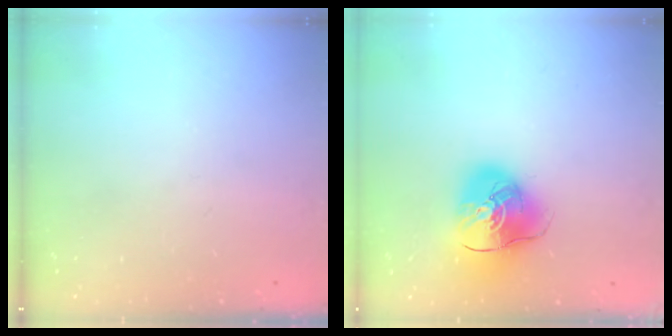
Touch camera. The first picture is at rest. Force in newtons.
{"total": 11.7, "press": 11.5, "slide": 1.8}